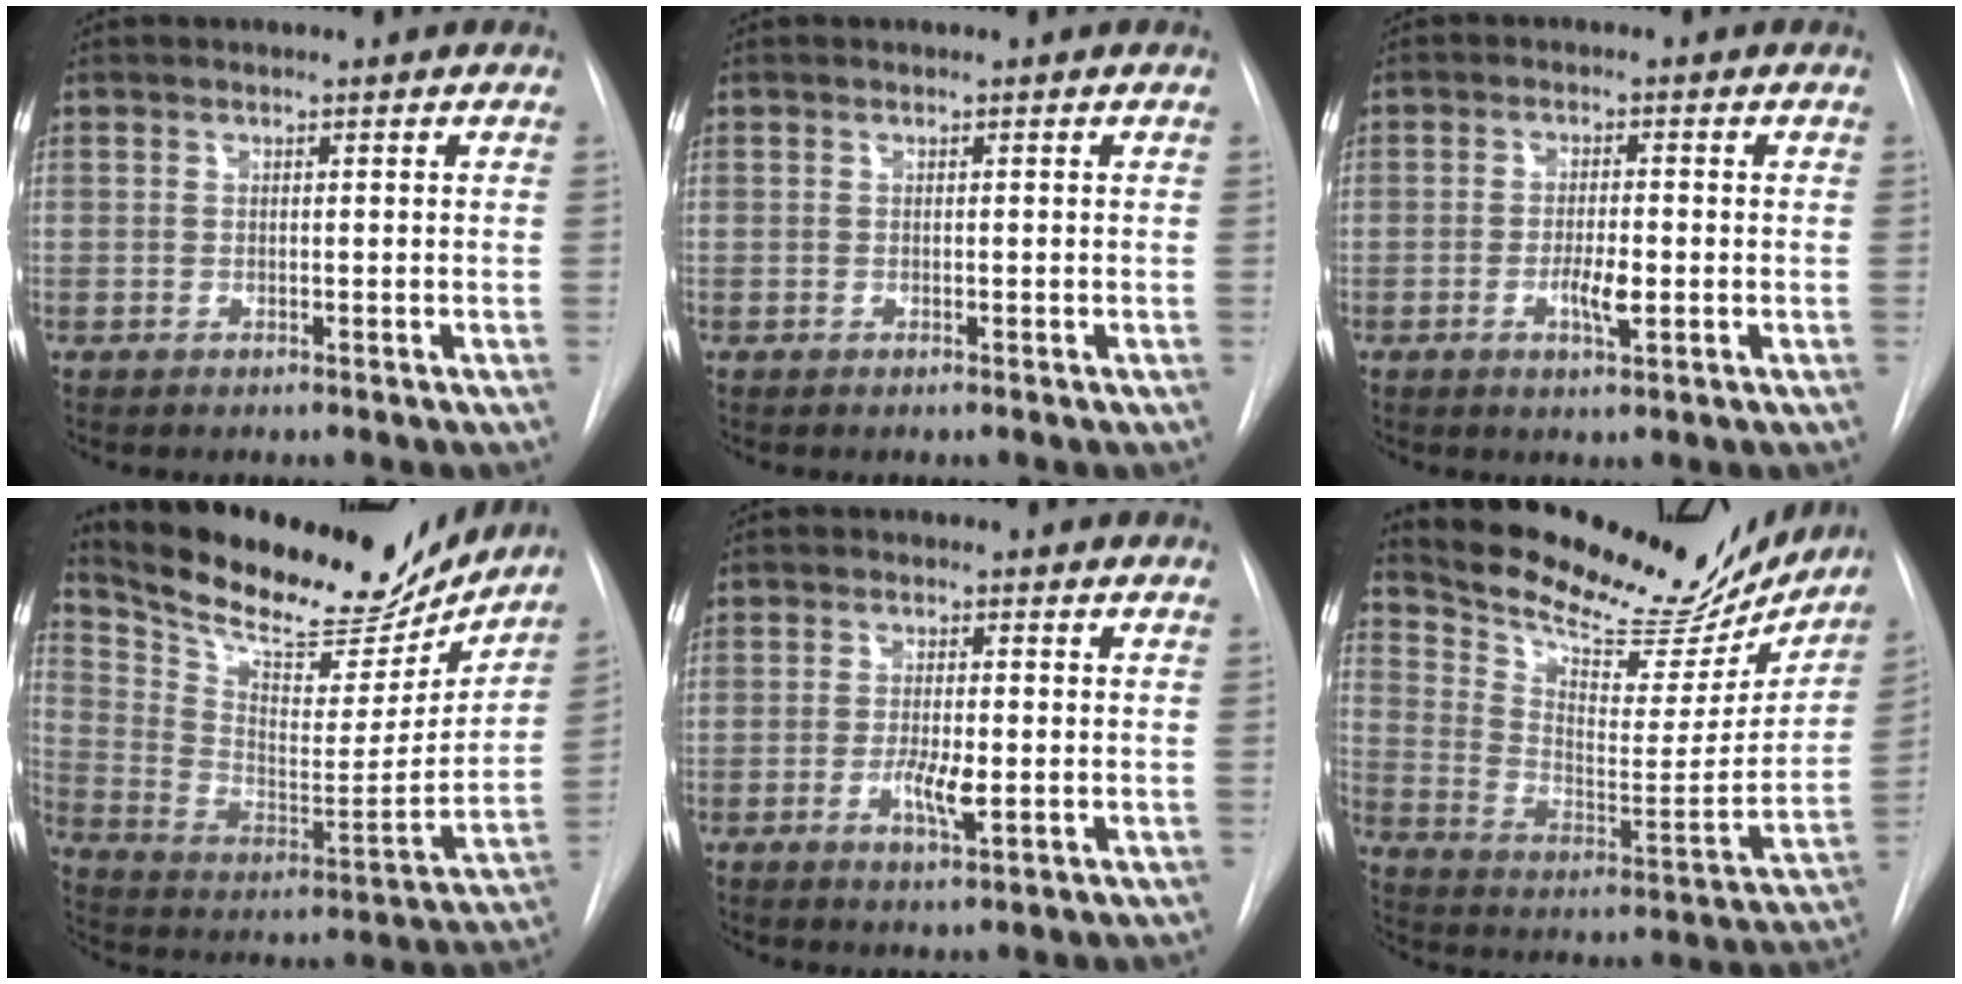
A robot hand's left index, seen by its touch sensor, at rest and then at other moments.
{"total": 0.0}
{"total": 3.8, "force": [-1.6, 0.8, 3.3], "torque": [-0.060, -0.007, -0.025]}
{"total": 23.4, "force": [20.7, 6.8, 8.7], "torque": [-0.155, -0.028, 0.311]}
{"total": 4.2, "force": [-1.6, 0.9, 3.8], "torque": [-0.072, -0.010, -0.024]}
{"total": 24.3, "force": [21.9, 6.8, 8.1], "torque": [-0.132, -0.047, 0.305]}